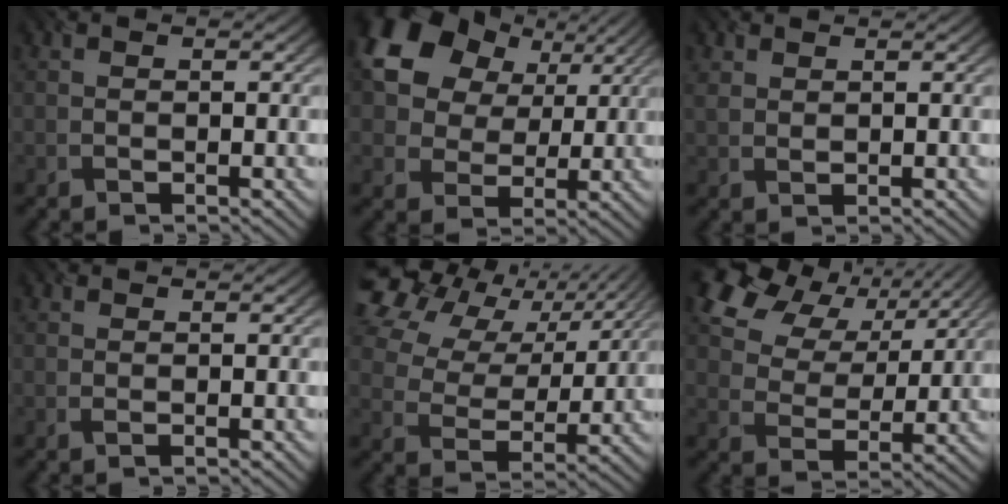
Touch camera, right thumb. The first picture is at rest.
{"total": 14.4, "force": [6.7, 10.4, 7.4], "torque": [-0.183, 0.042, 0.115]}
{"total": 1.6, "force": [1.5, 0.5, 0.0], "torque": [-0.012, -0.002, 0.030]}
{"total": 0.0}
{"total": 16.0, "force": [9.0, 9.9, 8.8], "torque": [-0.228, 0.052, 0.149]}
{"total": 14.3, "force": [8.7, 8.9, 6.9], "torque": [-0.178, 0.018, 0.172]}